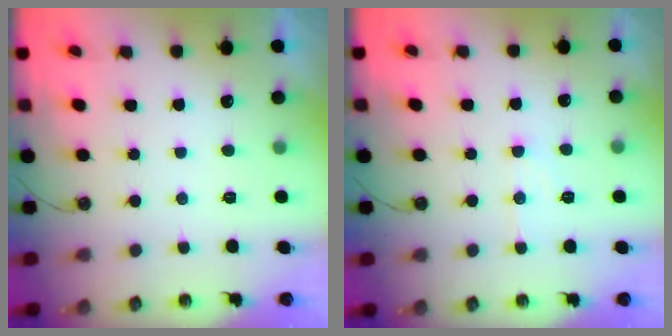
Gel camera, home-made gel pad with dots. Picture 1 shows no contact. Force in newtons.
{"total": 6.9, "press": 6.9, "slide": 0.4}